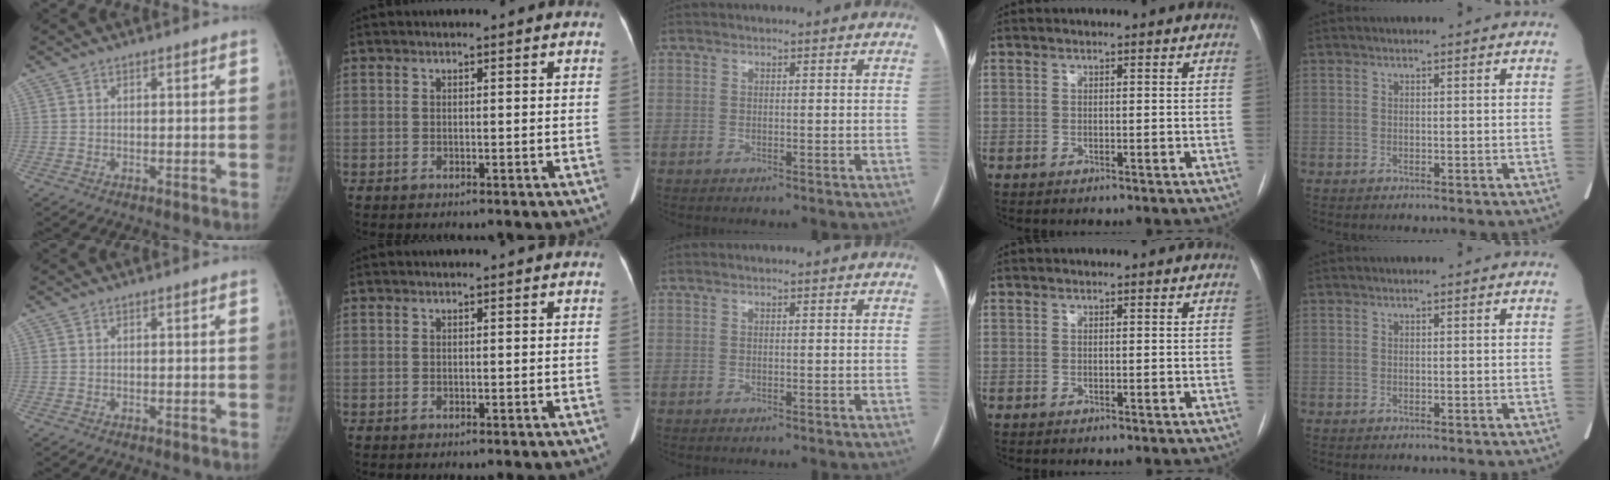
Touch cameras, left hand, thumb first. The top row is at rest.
{}